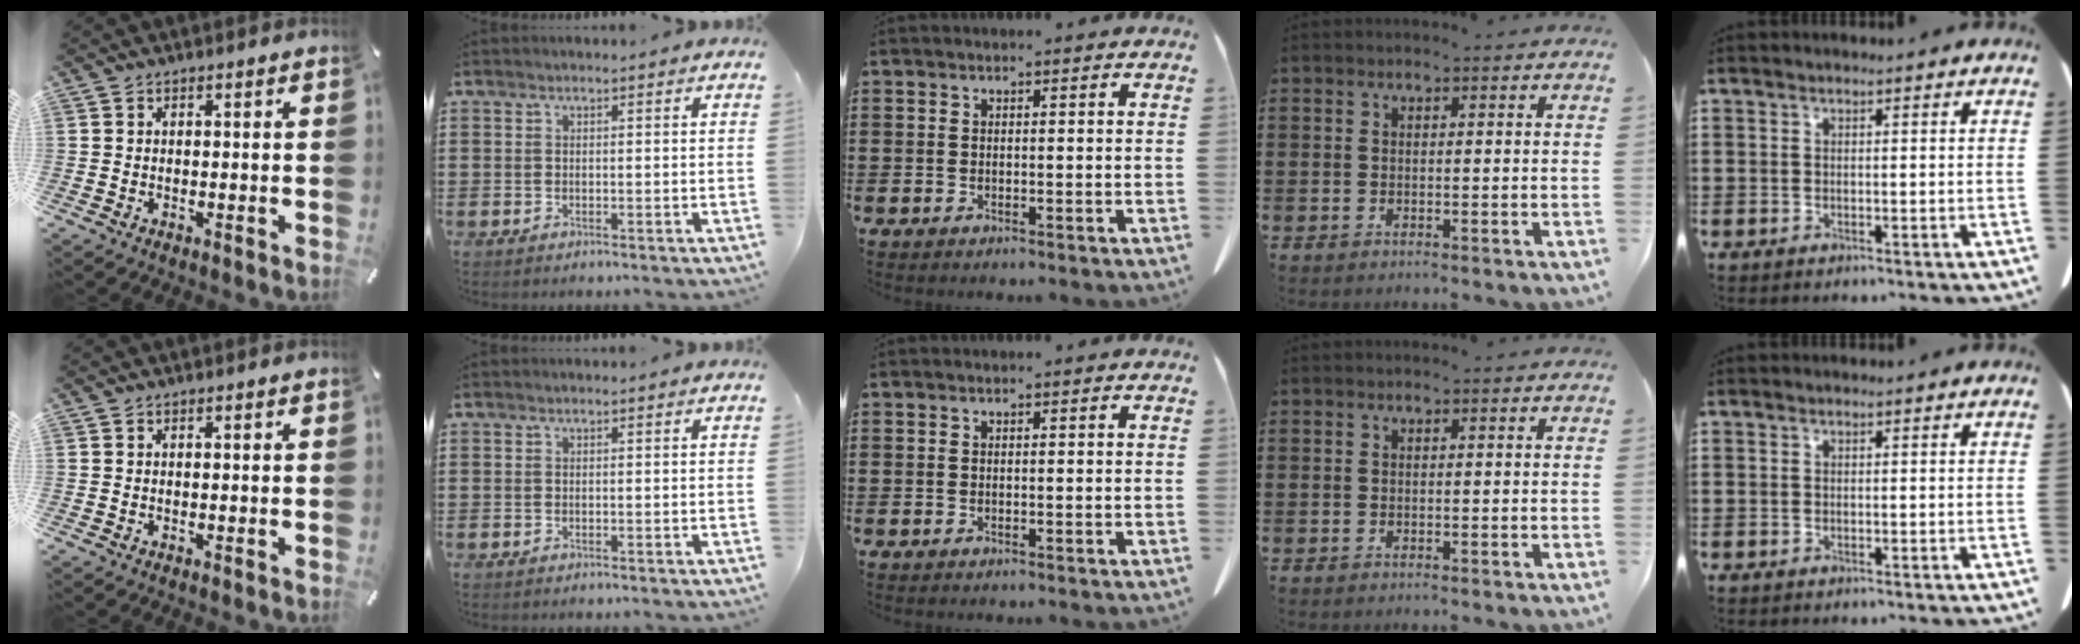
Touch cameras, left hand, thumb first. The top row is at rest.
{}